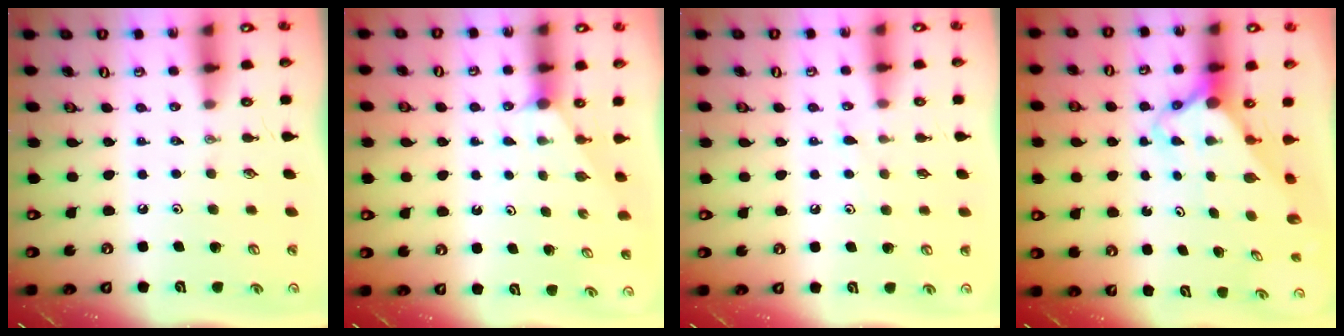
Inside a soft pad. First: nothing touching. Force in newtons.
{"total": 1.0, "press": 1.0, "slide": 0.2}
{"total": 7.4, "press": 7.4, "slide": 0.4}
{"total": 3.9, "press": 3.9, "slide": 0.2}